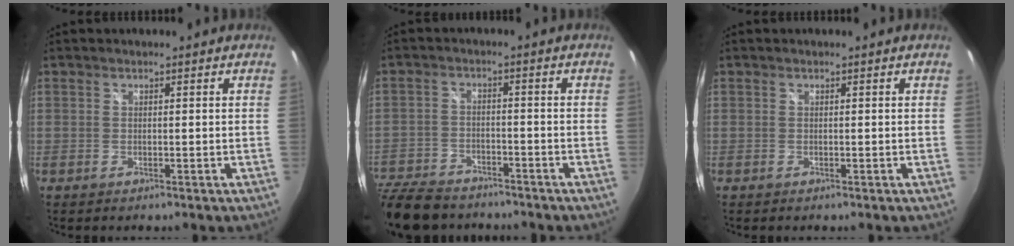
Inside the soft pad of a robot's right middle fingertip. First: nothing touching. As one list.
[{"total": 15.6, "force": [-12.5, 7.2, 5.8], "torque": [-0.170, -0.008, -0.214]}, {"total": 0.0}]